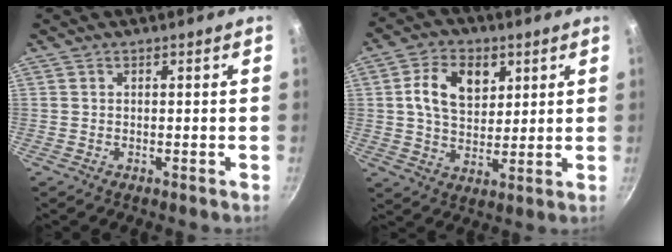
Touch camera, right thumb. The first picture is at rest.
{"total": 11.1, "force": [3.5, 7.6, 7.2], "torque": [-0.102, -0.007, 0.055]}